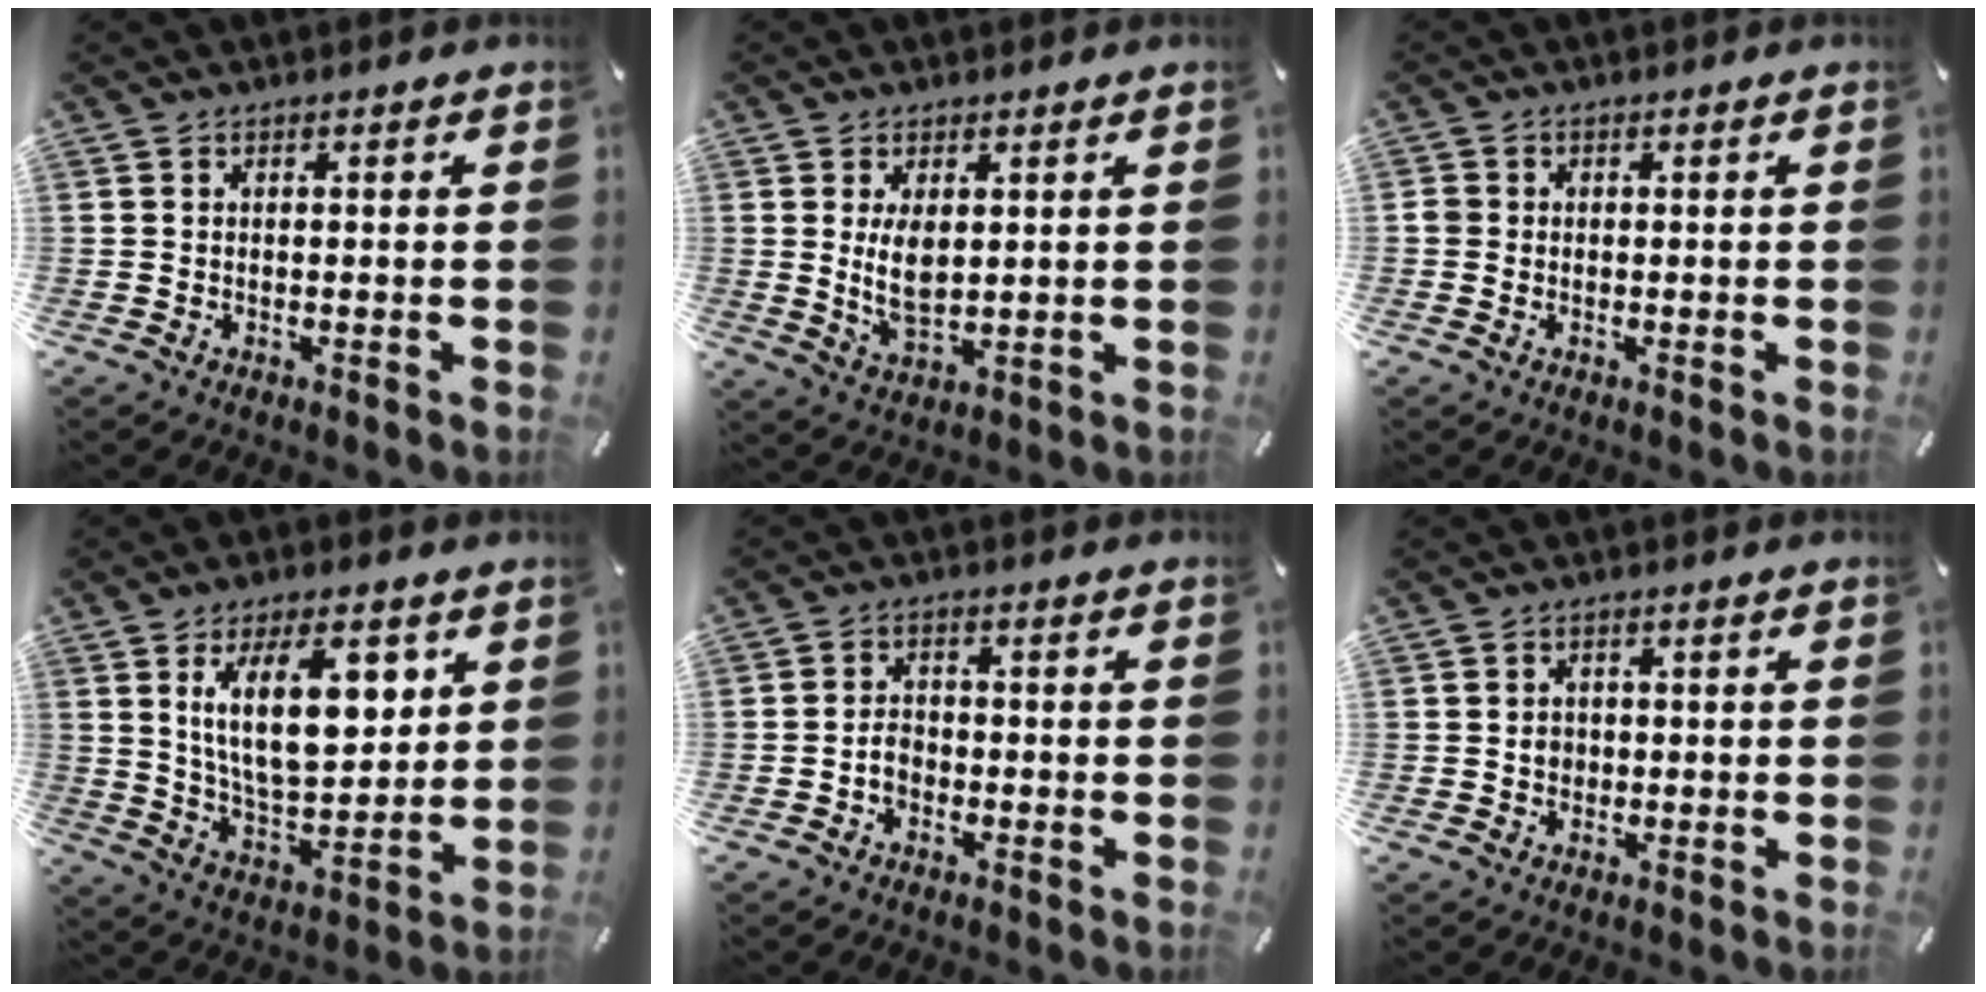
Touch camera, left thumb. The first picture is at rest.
{"total": 6.7, "force": [1.4, 3.6, 5.5], "torque": [-0.115, -0.012, 0.020]}
{"total": 1.6, "force": [-0.5, 1.4, 0.6], "torque": [-0.011, 0.004, -0.011]}
{"total": 16.6, "force": [6.7, 8.0, 12.9], "torque": [-0.217, -0.013, 0.110]}
{"total": 3.6, "force": [-1.4, 2.6, 2.1], "torque": [-0.047, 0.004, -0.027]}
{"total": 2.4, "force": [-0.3, 2.2, 0.9], "torque": [-0.019, 0.004, -0.007]}